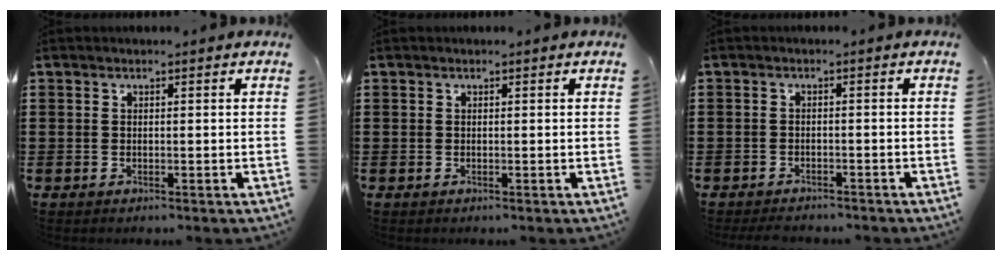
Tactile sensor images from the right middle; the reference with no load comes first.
{"total": 0.0}
{"total": 1.8, "force": [-1.8, 0.4, 0.0], "torque": [-0.005, 0.001, -0.040]}